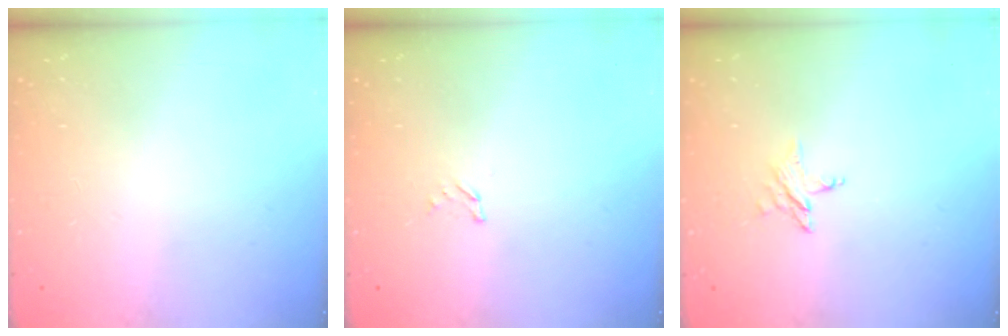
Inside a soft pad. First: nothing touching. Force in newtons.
{"total": 1.3, "press": 1.2, "slide": 0.1}
{"total": 3.5, "press": 3.5, "slide": 0.3}